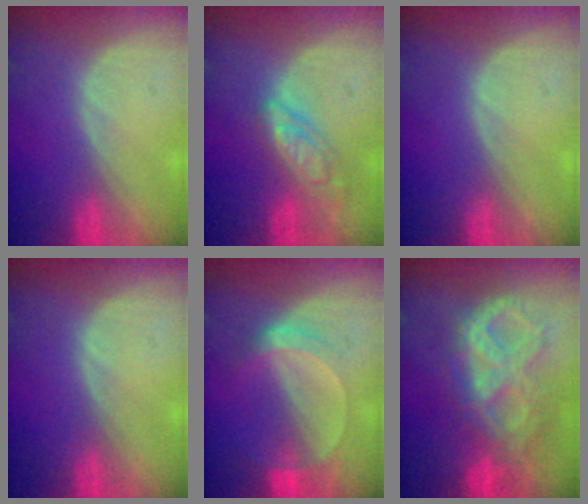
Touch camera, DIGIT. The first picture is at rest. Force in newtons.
{"total": 6.2, "press": 5.4, "slide": 3.0}
{"total": 0.0}
{"total": 0.0}
{"total": 5.0, "press": 4.5, "slide": 2.2}
{"total": 10.6, "press": 8.9, "slide": 5.7}